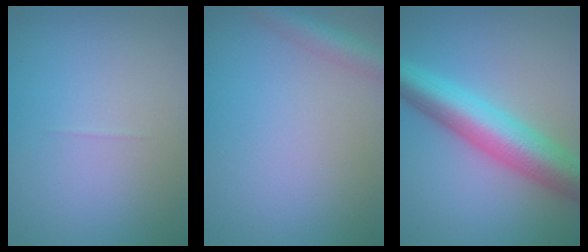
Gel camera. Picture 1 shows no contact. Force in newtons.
{"total": 3.0, "press": 3.0, "slide": 0.2}
{"total": 7.9, "press": 7.9, "slide": 0.1}